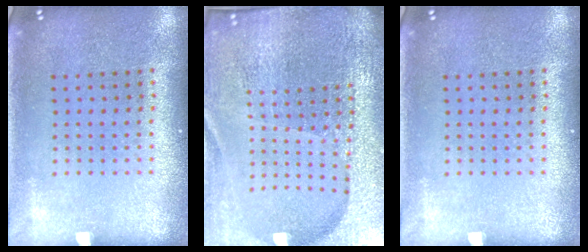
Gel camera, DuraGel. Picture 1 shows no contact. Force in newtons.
{"total": 6.8, "press": 5.9, "slide": 3.4}
{"total": 0.0}